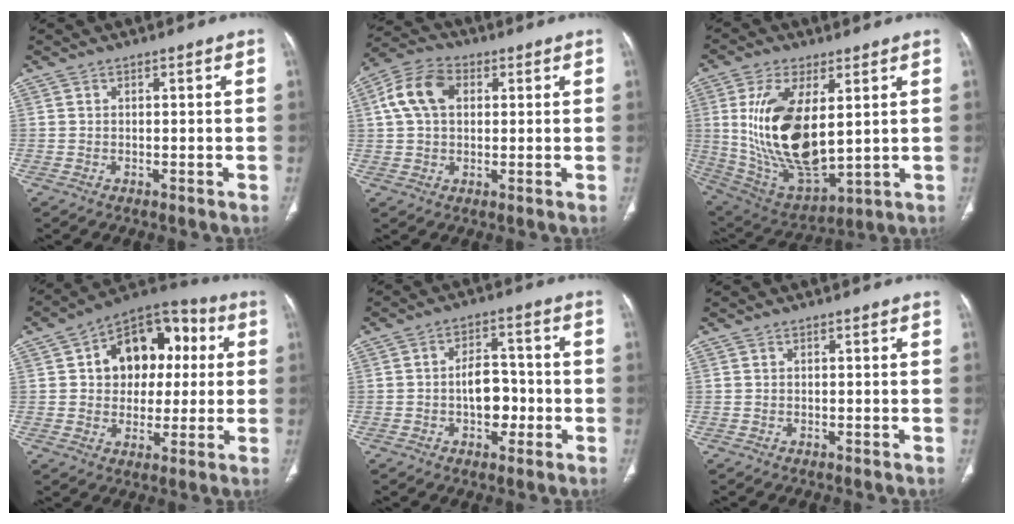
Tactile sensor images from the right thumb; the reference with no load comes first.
{"total": 9.5, "force": [2.3, 6.6, 6.5], "torque": [-0.123, 0.020, 0.036]}
{"total": 20.1, "force": [3.3, 9.6, 17.3], "torque": [-0.331, -0.026, 0.082]}
{"total": 16.9, "force": [3.2, 12.0, 11.4], "torque": [-0.107, 0.024, 0.042]}
{"total": 7.4, "force": [-1.5, 4.8, 5.4], "torque": [-0.056, 0.024, -0.027]}
{"total": 0.0}